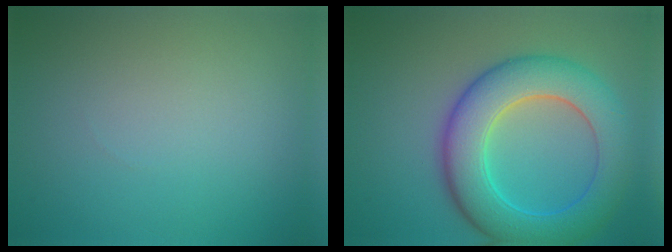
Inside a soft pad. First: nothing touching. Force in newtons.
{"total": 8.5, "press": 8.5, "slide": 0.1}